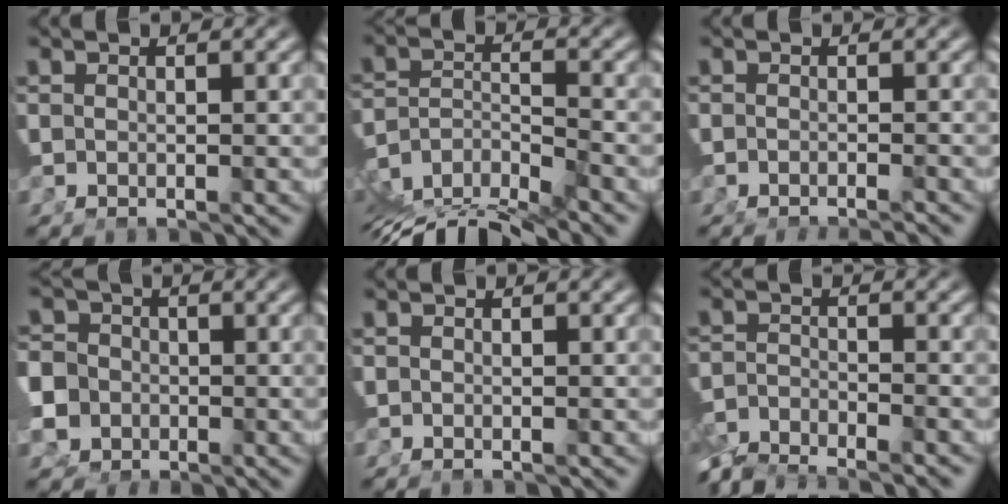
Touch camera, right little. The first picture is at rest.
{"total": 9.7, "force": [-6.2, 6.0, 4.6], "torque": [-0.100, -0.046, -0.090]}
{"total": 2.7, "force": [-2.6, 0.2, 0.6], "torque": [-0.002, -0.004, -0.040]}
{"total": 5.6, "force": [-1.1, 5.1, 2.2], "torque": [-0.051, -0.028, -0.012]}
{"total": 0.0}
{"total": 6.1, "force": [-5.4, 2.1, 1.8], "torque": [-0.030, -0.028, -0.077]}